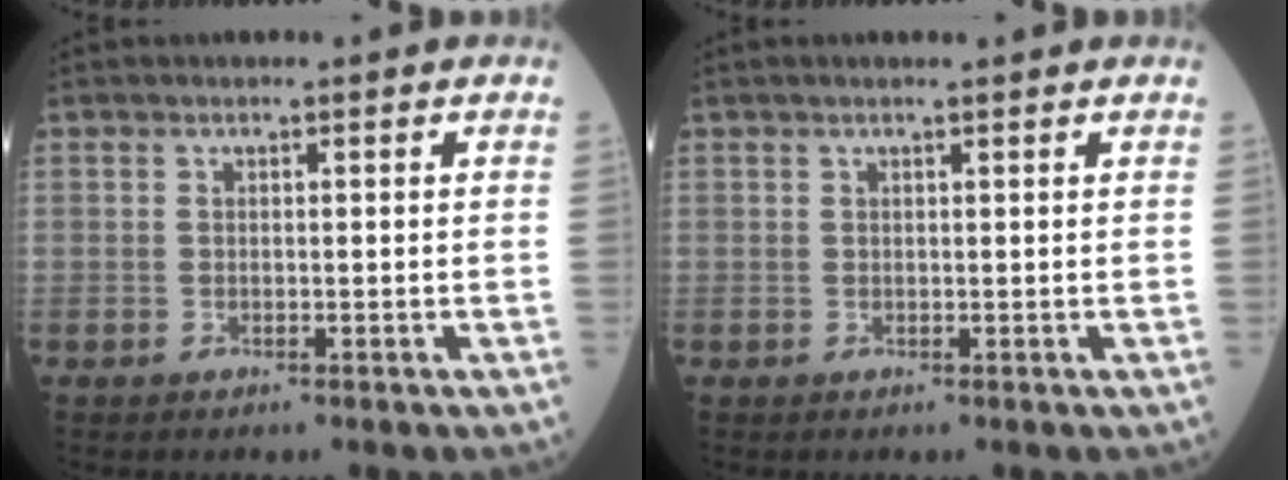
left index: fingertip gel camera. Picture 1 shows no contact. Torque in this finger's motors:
{"motor_torque": [0.38, -0.29, 0.07, 0.00]}